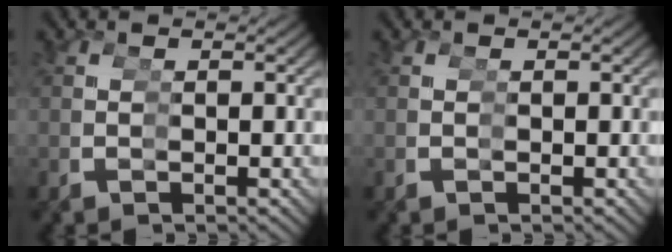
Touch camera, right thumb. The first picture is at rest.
{"total": 0.0}